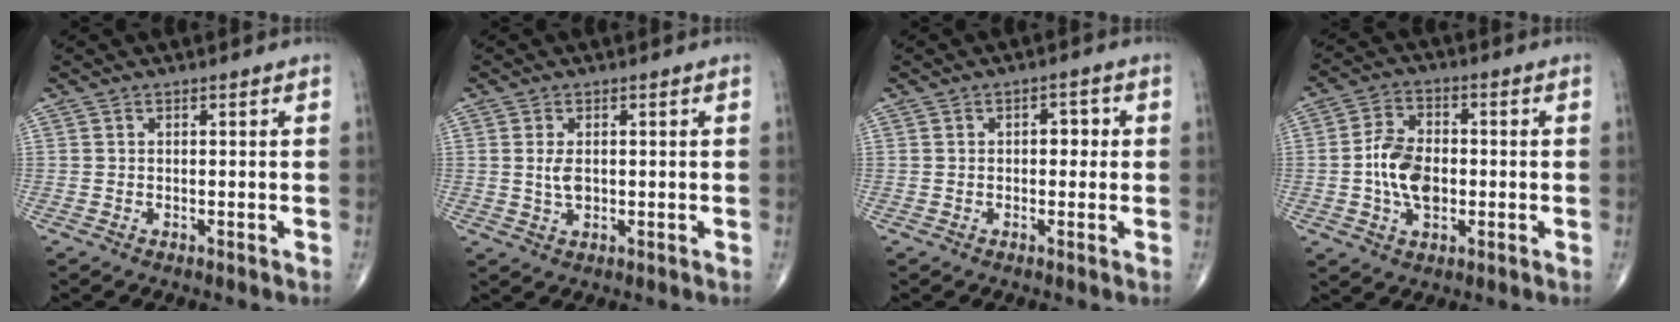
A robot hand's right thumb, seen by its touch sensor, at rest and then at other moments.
{"total": 3.1, "force": [0.3, 1.7, 2.5], "torque": [-0.049, -0.006, 0.009]}
{"total": 2.9, "force": [0.3, 1.9, 2.2], "torque": [-0.018, 0.008, -0.001]}
{"total": 9.5, "force": [-1.0, 6.0, 7.3], "torque": [-0.123, 0.010, -0.022]}